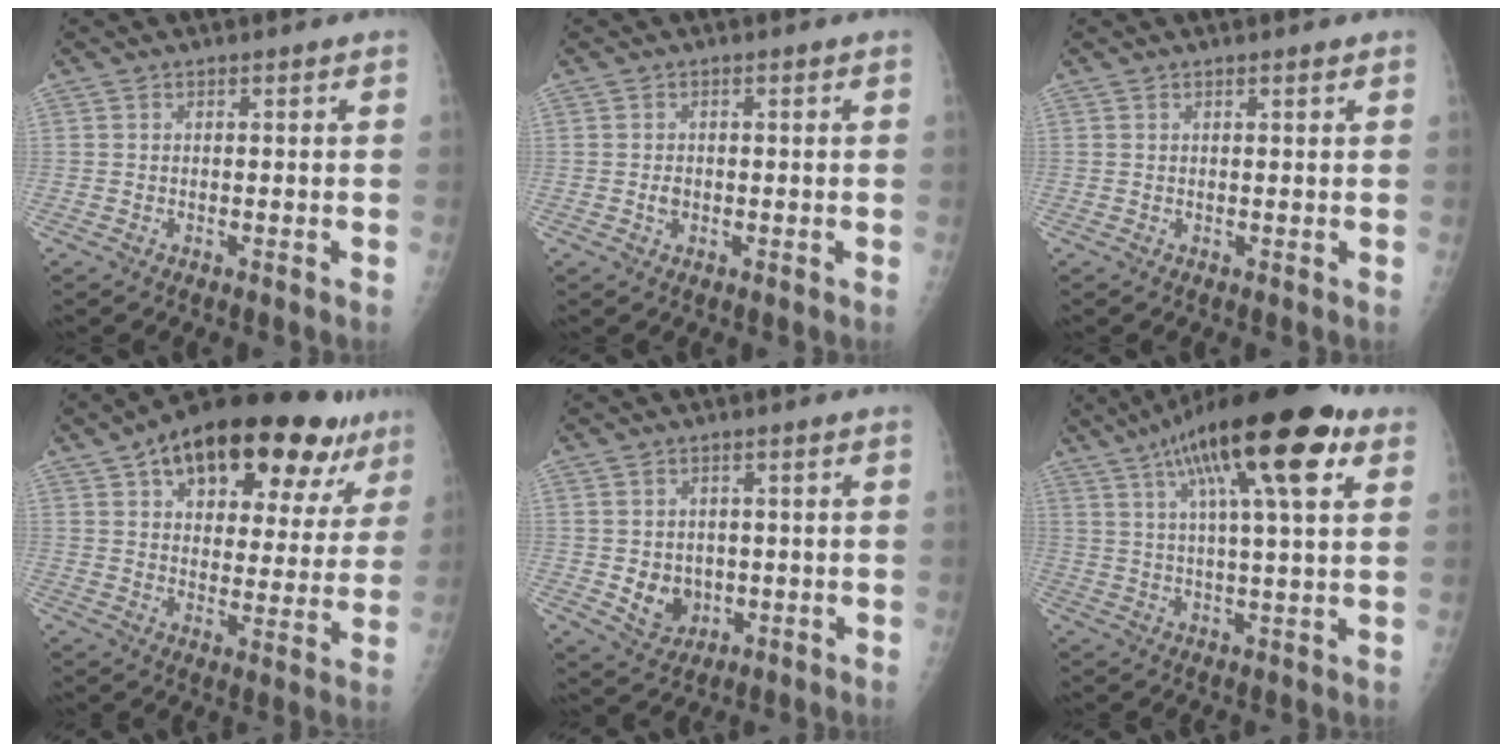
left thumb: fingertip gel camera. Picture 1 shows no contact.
{"total": 1.5, "force": [-0.2, 1.1, 0.9], "torque": [-0.009, 0.002, -0.003]}
{"total": 1.0, "force": [0.6, 0.2, 0.8], "torque": [-0.012, -0.001, 0.009]}
{"total": 25.9, "force": [15.2, 11.8, 17.4], "torque": [-0.216, -0.008, 0.219]}
{"total": 6.2, "force": [-0.7, 5.2, 3.3], "torque": [-0.028, -0.002, 0.005]}
{"total": 21.2, "force": [10.1, 5.3, 17.8], "torque": [-0.283, 0.004, 0.157]}